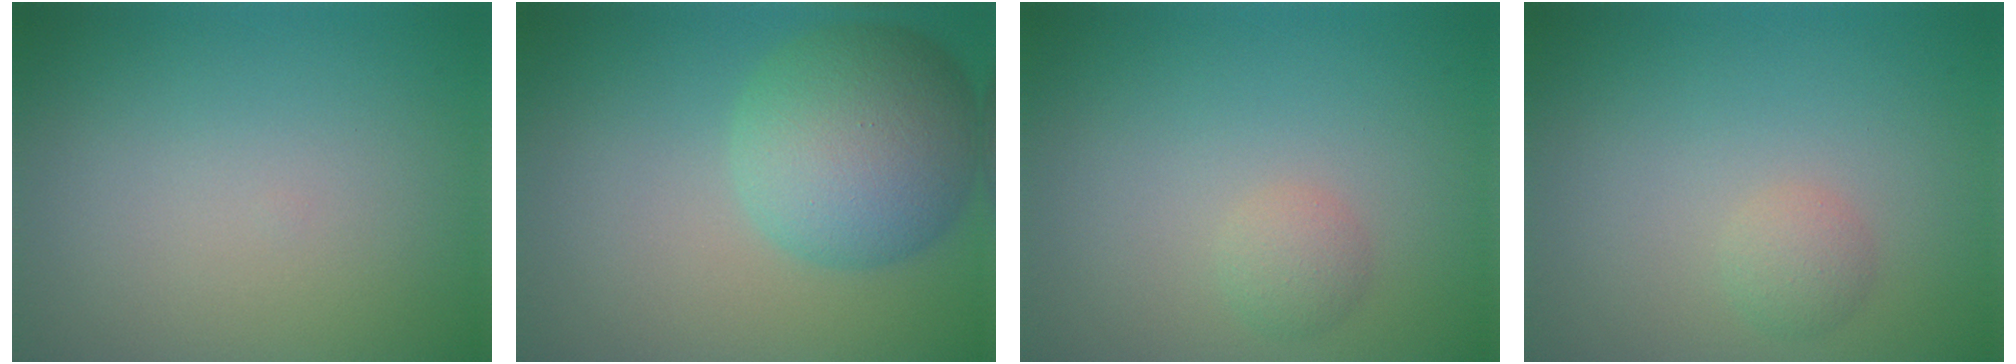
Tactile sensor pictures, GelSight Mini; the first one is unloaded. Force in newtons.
{"total": 7.9, "press": 7.9, "slide": 0.4}
{"total": 1.4, "press": 1.4, "slide": 0.0}
{"total": 1.4, "press": 1.4, "slide": 0.0}